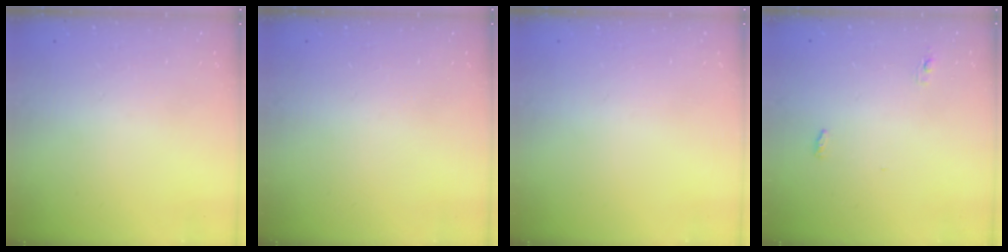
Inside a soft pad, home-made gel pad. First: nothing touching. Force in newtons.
{"total": 0.0}
{"total": 0.0}
{"total": 3.6, "press": 3.5, "slide": 0.9}